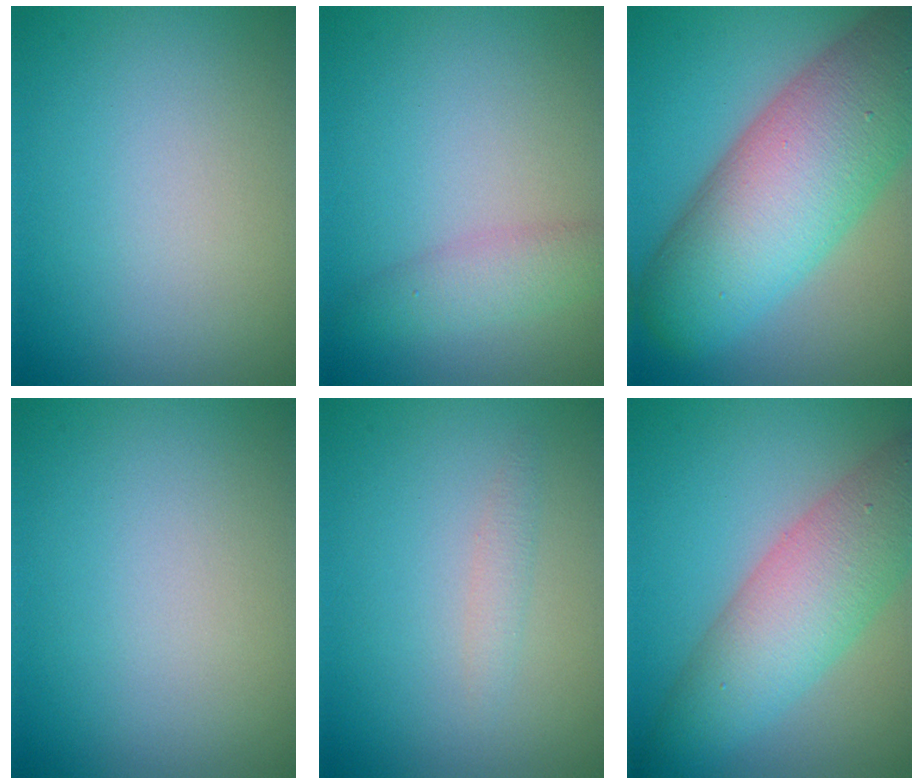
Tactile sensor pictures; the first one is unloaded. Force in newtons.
{"total": 2.5, "press": 2.5, "slide": 0.0}
{"total": 13.2, "press": 13.2, "slide": 0.4}
{"total": 0.0}
{"total": 1.0, "press": 1.0, "slide": 0.0}
{"total": 7.5, "press": 7.5, "slide": 0.2}